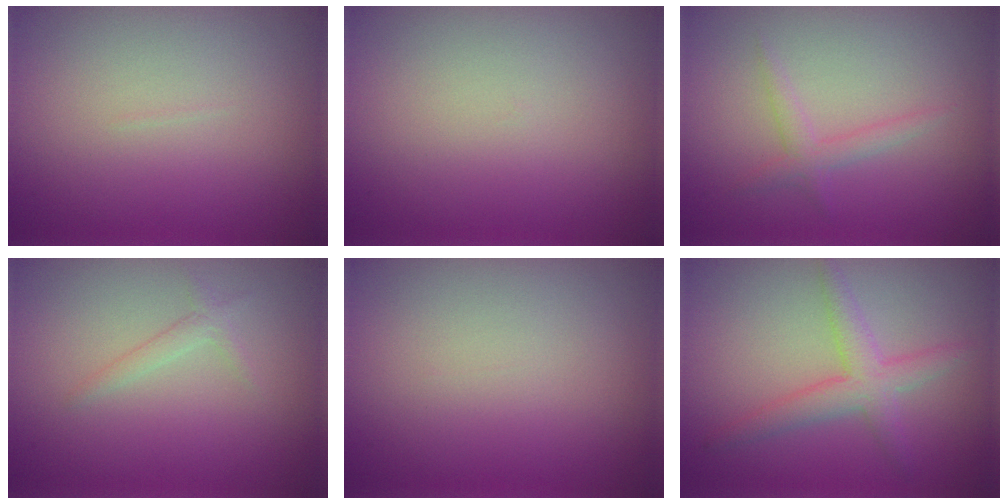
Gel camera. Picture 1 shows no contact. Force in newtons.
{"total": 0.0}
{"total": 1.6, "press": 1.6, "slide": 0.1}
{"total": 1.1, "press": 1.1, "slide": 0.1}
{"total": 0.0}
{"total": 3.1, "press": 3.1, "slide": 0.0}